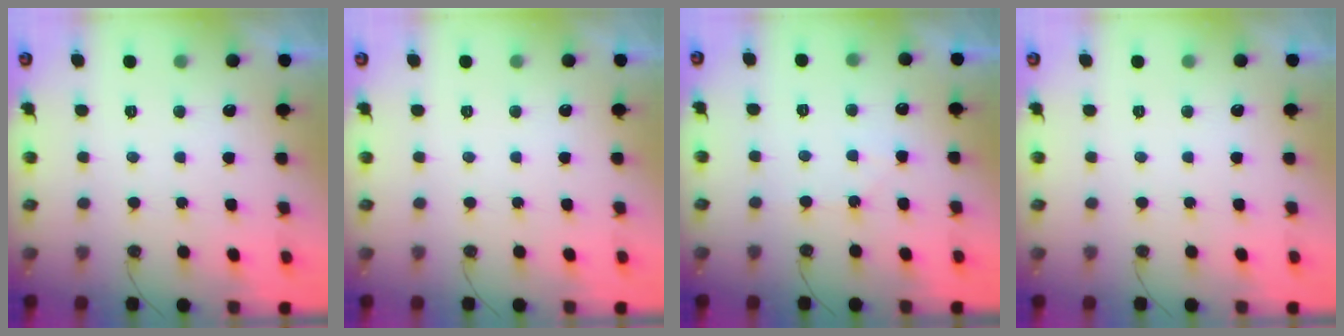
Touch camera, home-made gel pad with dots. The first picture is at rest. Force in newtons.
{"total": 0.0}
{"total": 4.0, "press": 4.0, "slide": 0.6}
{"total": 0.0}